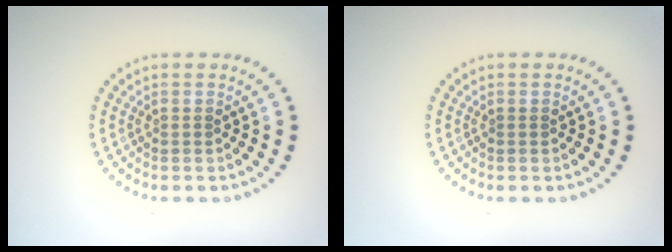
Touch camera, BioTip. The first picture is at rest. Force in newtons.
{"total": 0.0}